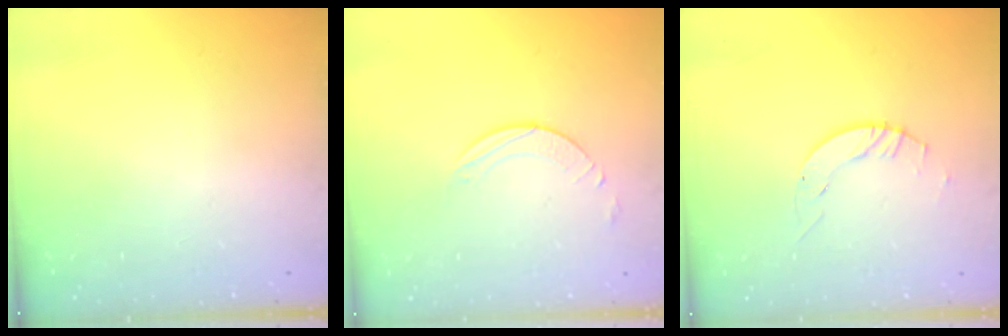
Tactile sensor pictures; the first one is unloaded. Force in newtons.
{"total": 3.2, "press": 3.2, "slide": 0.3}
{"total": 2.1, "press": 2.1, "slide": 0.3}